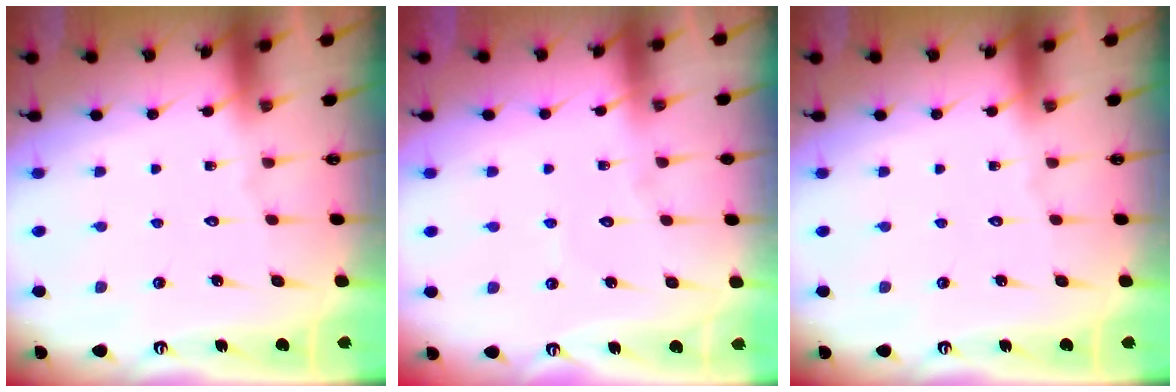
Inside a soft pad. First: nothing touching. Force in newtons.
{"total": 2.7, "press": 2.7, "slide": 0.2}
{"total": 0.0}